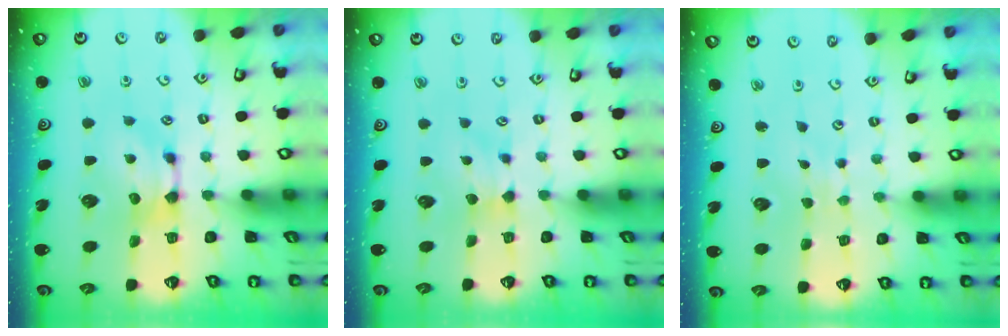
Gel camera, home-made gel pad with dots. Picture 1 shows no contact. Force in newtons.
{"total": 1.8, "press": 1.6, "slide": 0.7}
{"total": 4.2, "press": 4.2, "slide": 0.3}